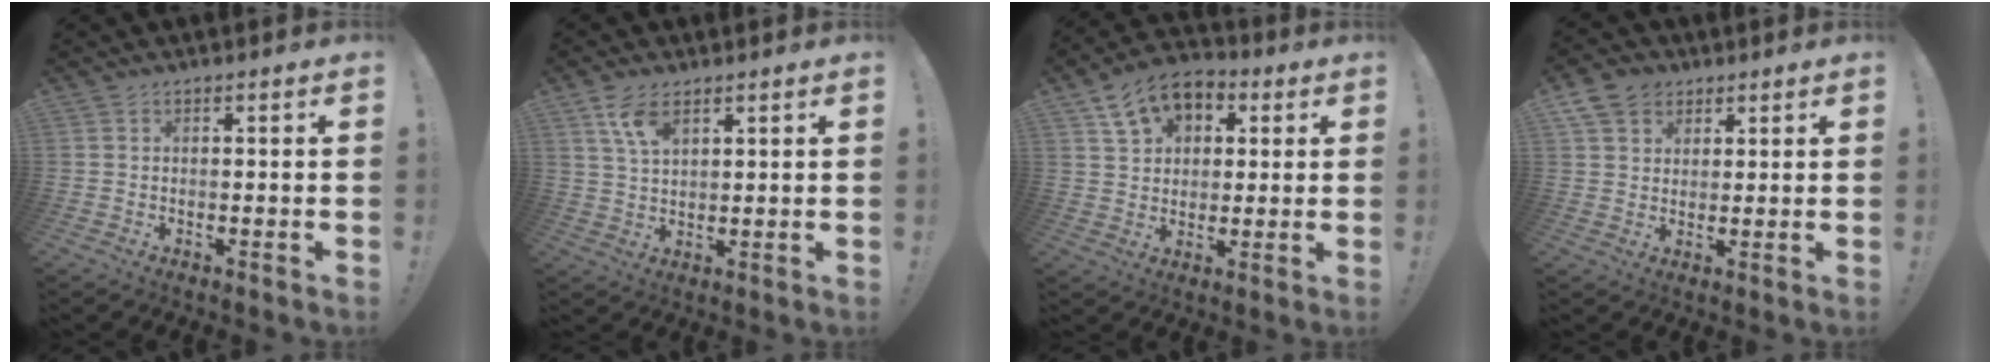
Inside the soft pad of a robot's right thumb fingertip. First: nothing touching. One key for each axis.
{"total": 6.9, "fx": 4.0, "fy": 3.2, "fz": 4.6, "tx": -0.079, "ty": -0.014, "tz": 0.074}
{"total": 10.6, "fx": 5.4, "fy": 7.8, "fz": 4.7, "tx": -0.075, "ty": -0.019, "tz": 0.107}
{"total": 7.8, "fx": 4.3, "fy": 6.0, "fz": 2.4, "tx": -0.034, "ty": -0.019, "tz": 0.087}